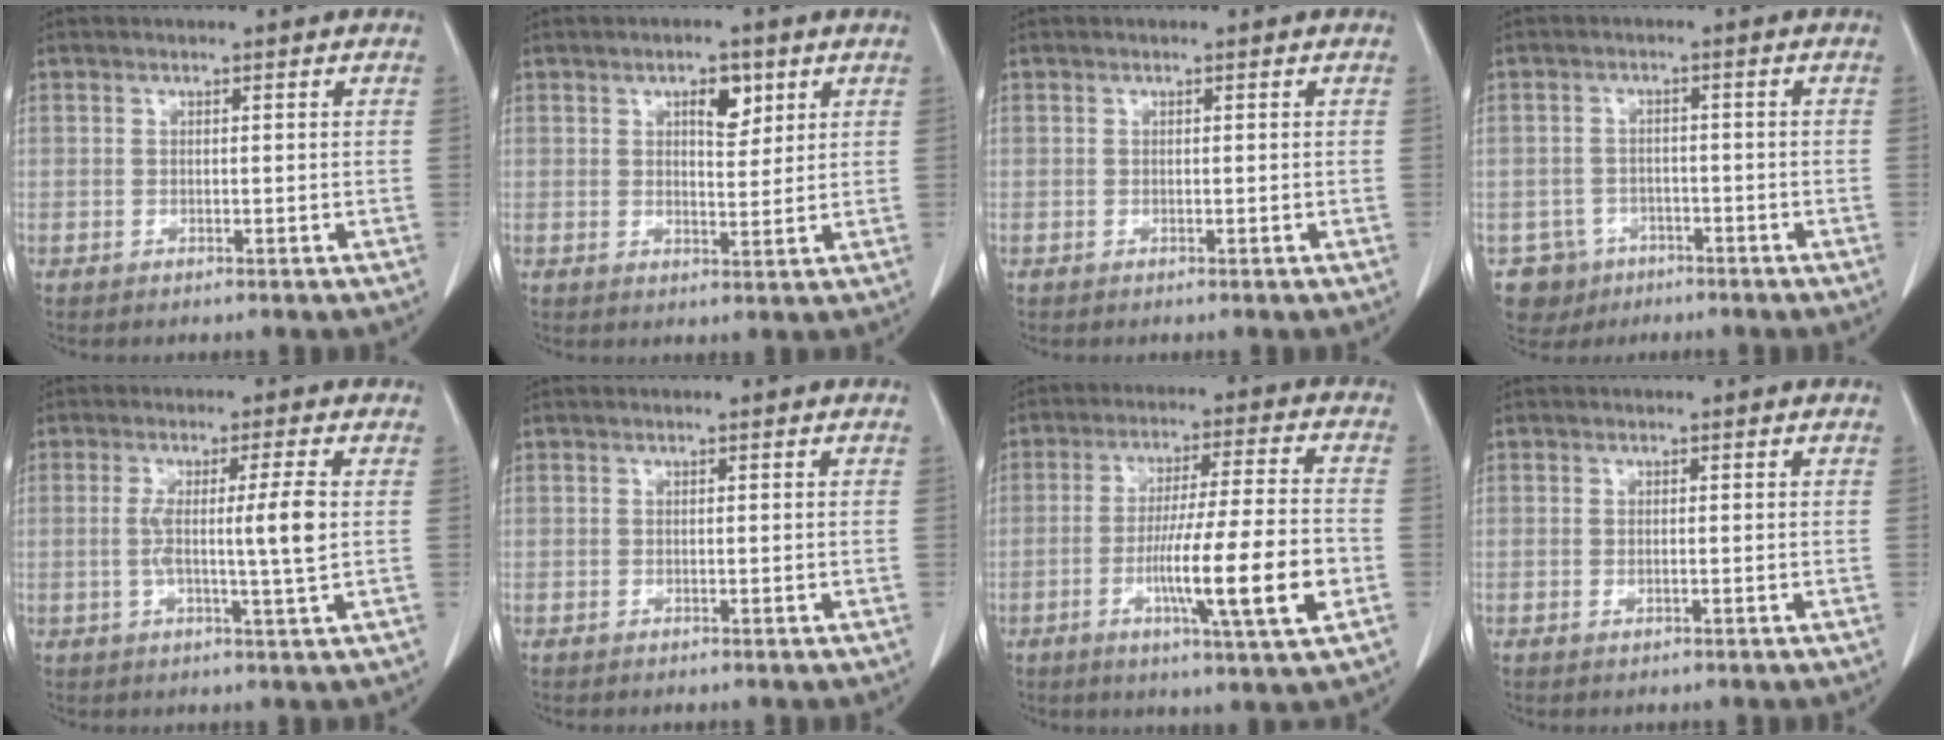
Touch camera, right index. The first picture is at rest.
{"total": 4.4, "force": [2.2, 1.9, 3.3], "torque": [-0.051, 0.000, 0.036]}
{"total": 0.0}
{"total": 5.2, "force": [-2.7, 4.4, -0.1], "torque": [0.001, 0.011, -0.037]}
{"total": 6.6, "force": [0.2, -1.0, 6.6], "torque": [-0.114, -0.003, 0.008]}
{"total": 0.0}
{"total": 14.3, "force": [-4.2, -0.1, 13.7], "torque": [-0.234, -0.011, -0.068]}
{"total": 0.5, "force": [-0.1, 0.1, 0.5], "torque": [-0.011, -0.002, 0.002]}